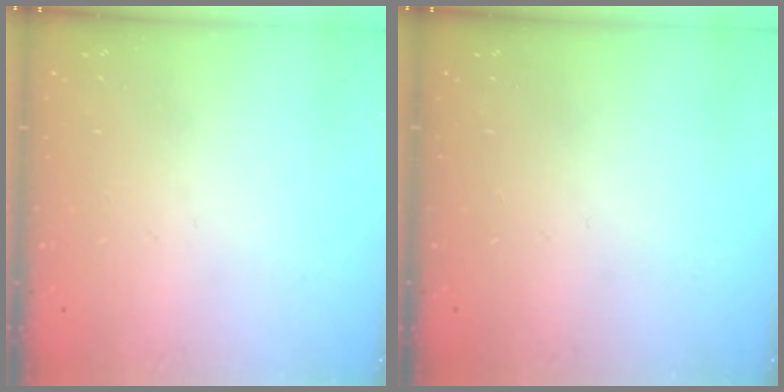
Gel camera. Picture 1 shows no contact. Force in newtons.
{"total": 0.0}